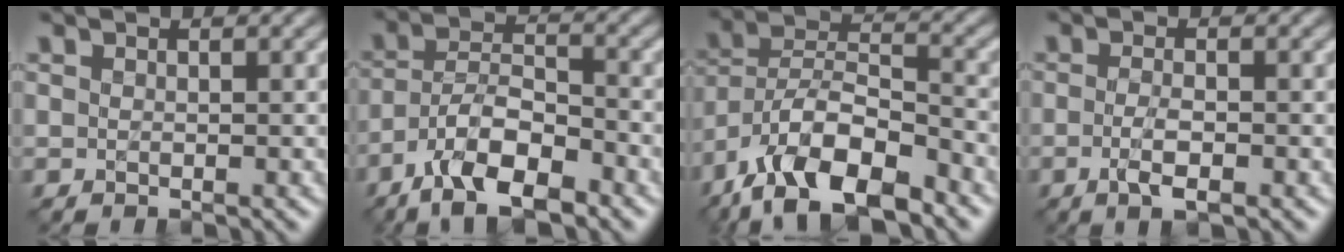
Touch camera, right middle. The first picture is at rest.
{"total": 8.5, "force": [-5.7, 3.1, 5.5], "torque": [-0.091, 0.008, -0.109]}
{"total": 11.5, "force": [-7.9, 4.7, 6.9], "torque": [-0.119, 0.010, -0.150]}
{"total": 2.4, "force": [-0.9, 0.7, 2.1], "torque": [-0.044, -0.002, -0.017]}